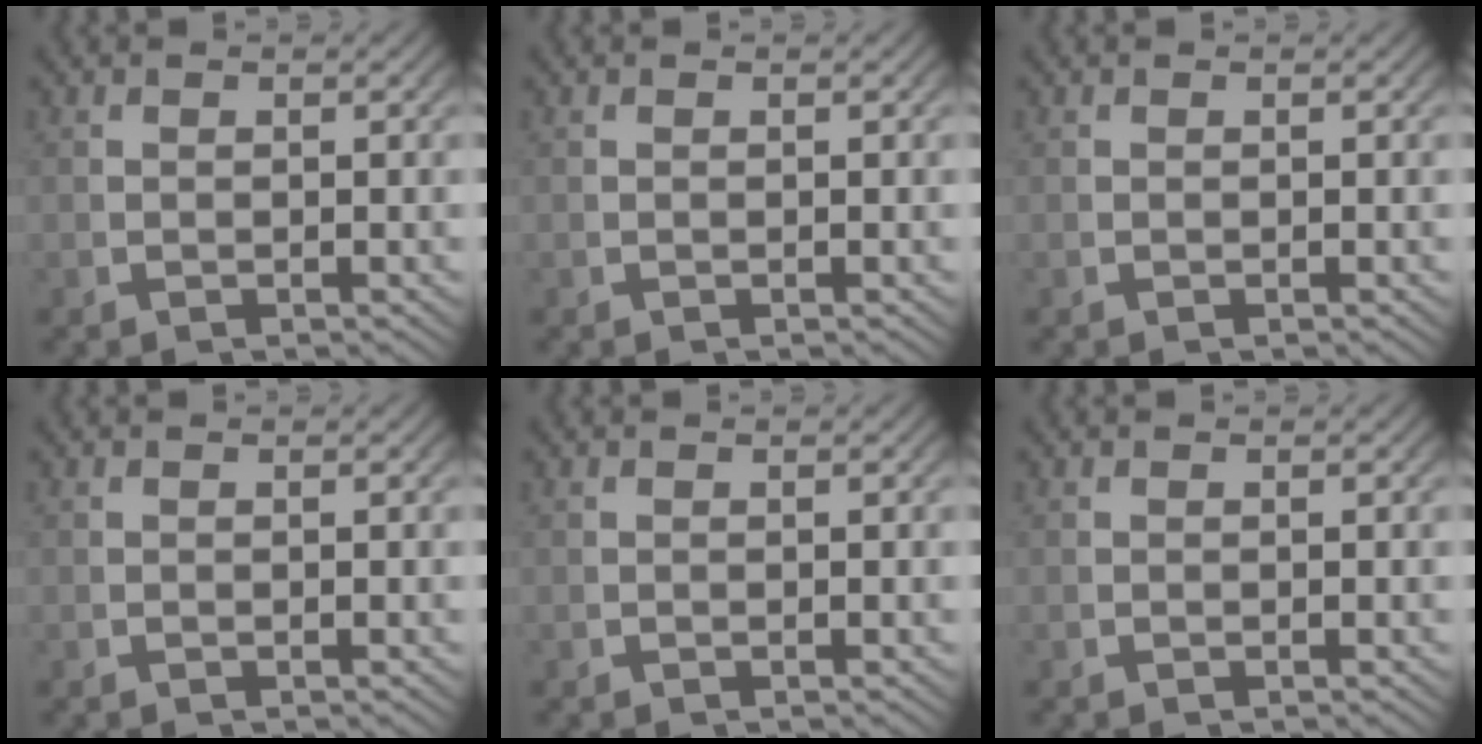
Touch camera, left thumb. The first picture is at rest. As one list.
[{"total": 0.0}, {"total": 0.0}, {"total": 0.0}, {"total": 0.0}, {"total": 0.0}]